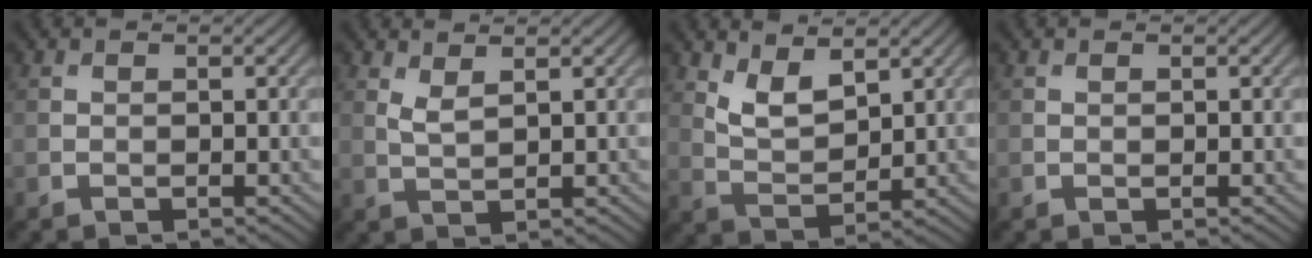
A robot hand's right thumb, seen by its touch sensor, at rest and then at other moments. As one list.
[{"total": 2.0, "force": [1.3, 0.5, 1.4], "torque": [-0.037, -0.004, 0.030]}, {"total": 4.9, "force": [3.1, 2.1, 3.1], "torque": [-0.073, -0.012, 0.064]}, {"total": 0.0}]